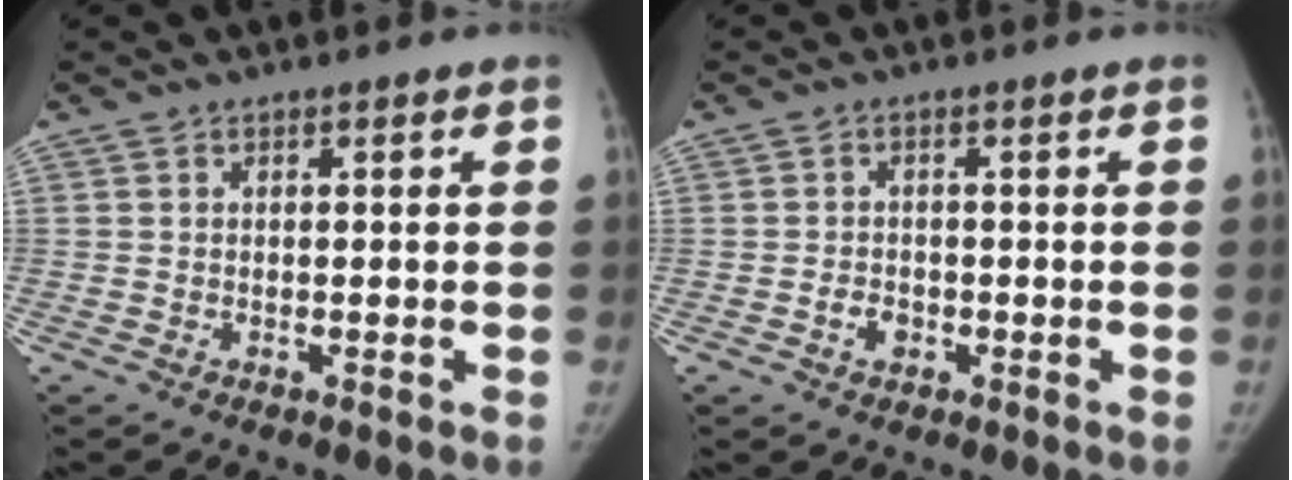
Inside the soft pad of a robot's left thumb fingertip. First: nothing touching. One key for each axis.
{"total": 2.4, "fx": -0.8, "fy": 1.8, "fz": 1.3, "tx": -0.017, "ty": 0.006, "tz": -0.013}